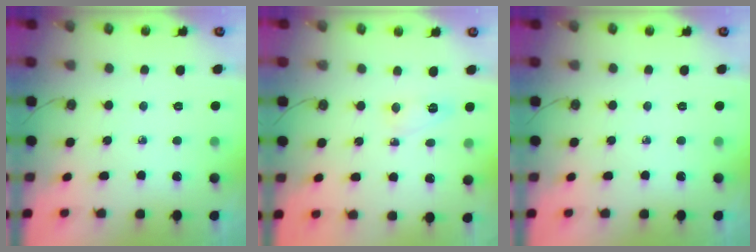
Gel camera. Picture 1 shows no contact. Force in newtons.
{"total": 3.9, "press": 3.9, "slide": 0.7}
{"total": 0.0}